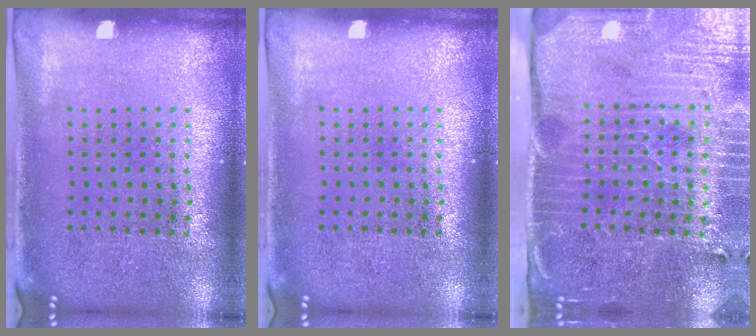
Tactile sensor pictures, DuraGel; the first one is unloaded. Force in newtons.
{"total": 0.0}
{"total": 4.6, "press": 3.9, "slide": 2.5}